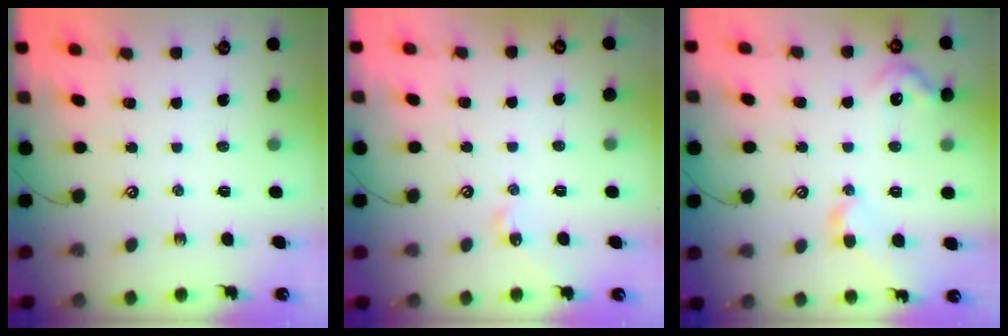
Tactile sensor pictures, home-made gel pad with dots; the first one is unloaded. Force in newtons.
{"total": 2.0, "press": 2.0, "slide": 0.4}
{"total": 4.2, "press": 4.1, "slide": 0.4}